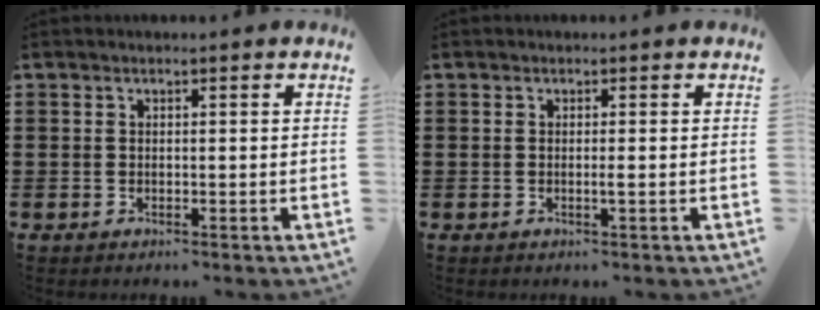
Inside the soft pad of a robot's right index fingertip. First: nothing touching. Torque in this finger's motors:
{"motor_torque": [0.82, 0.15, 0.12, 0.07]}